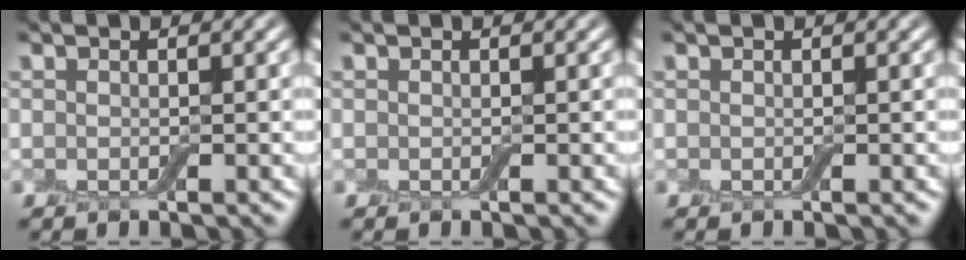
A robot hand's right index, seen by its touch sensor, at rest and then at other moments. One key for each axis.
{"total": 0.0}
{"total": 0.0}